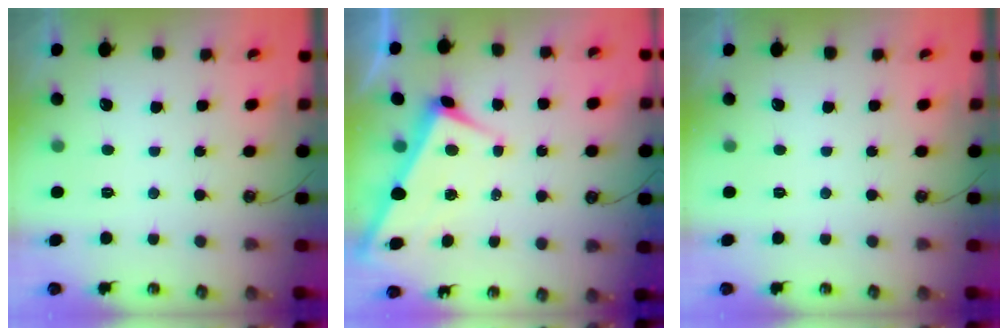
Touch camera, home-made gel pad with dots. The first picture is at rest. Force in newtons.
{"total": 2.8, "press": 2.7, "slide": 0.6}
{"total": 0.0}